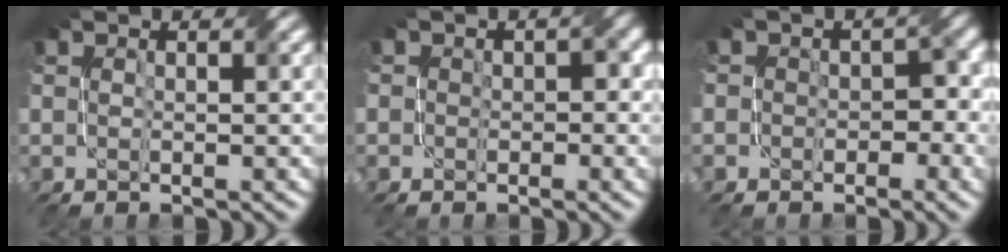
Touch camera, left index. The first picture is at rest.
{"total": 2.4, "force": [-0.5, 1.9, 1.4], "torque": [-0.002, 0.002, -0.002]}
{"total": 3.2, "force": [-0.8, 2.7, 1.6], "torque": [0.013, 0.004, -0.010]}